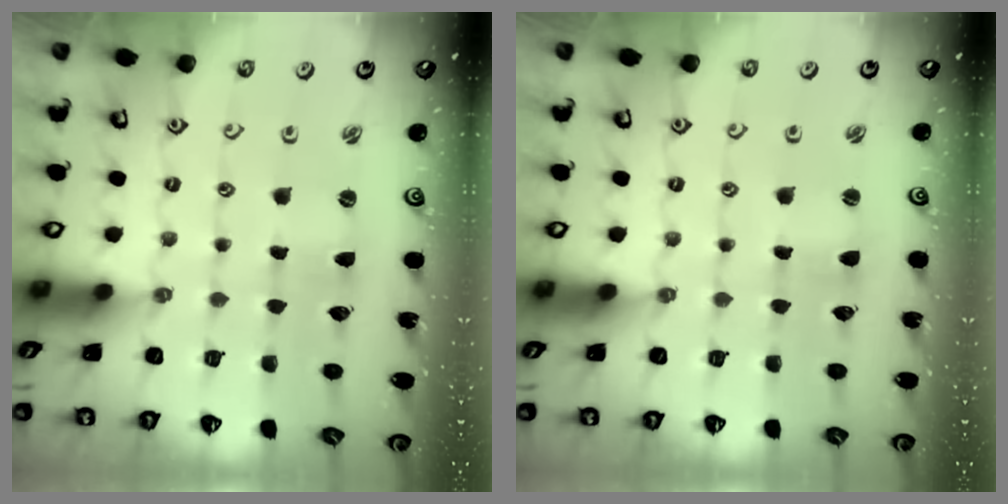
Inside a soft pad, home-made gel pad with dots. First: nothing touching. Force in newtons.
{"total": 1.3, "press": 1.3, "slide": 0.1}